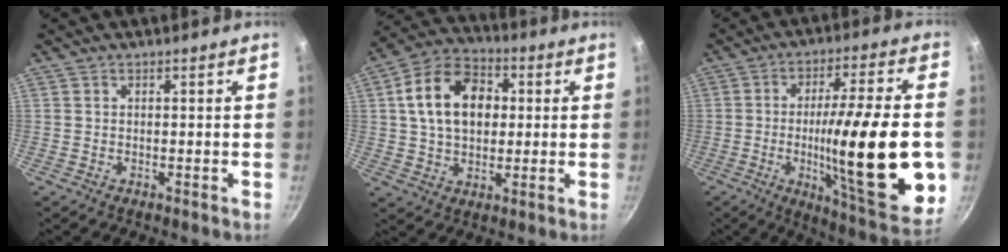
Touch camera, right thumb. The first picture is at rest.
{"total": 15.1, "force": [2.5, 10.7, 10.4], "torque": [-0.151, 0.017, 0.031]}
{"total": 26.0, "force": [-3.7, 5.4, 25.2], "torque": [-0.370, -0.003, -0.051]}